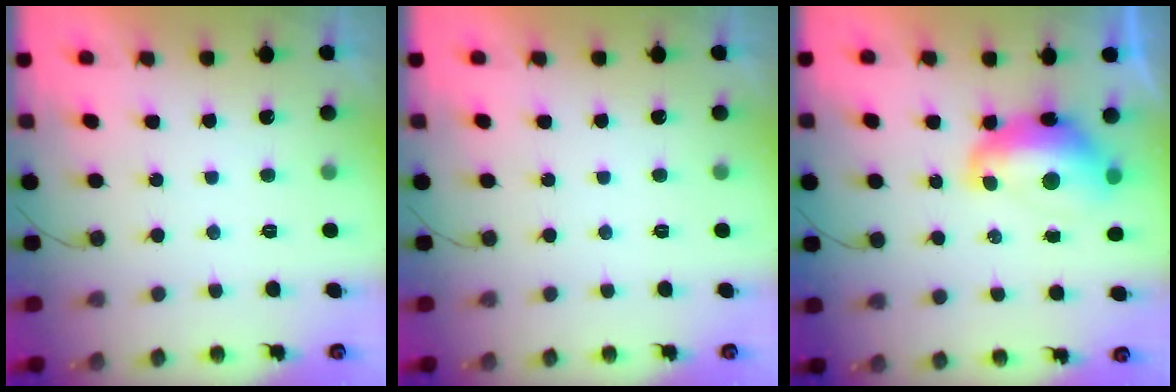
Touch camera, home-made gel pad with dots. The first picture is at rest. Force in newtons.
{"total": 0.0}
{"total": 10.9, "press": 10.9, "slide": 0.8}